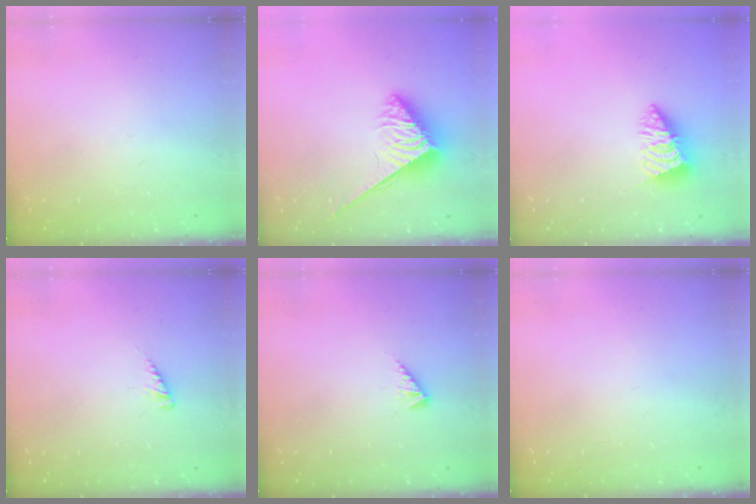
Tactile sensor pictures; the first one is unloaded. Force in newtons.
{"total": 4.0, "press": 4.0, "slide": 0.3}
{"total": 2.6, "press": 2.6, "slide": 0.1}
{"total": 2.5, "press": 2.5, "slide": 0.2}
{"total": 2.7, "press": 2.7, "slide": 0.6}
{"total": 0.0}